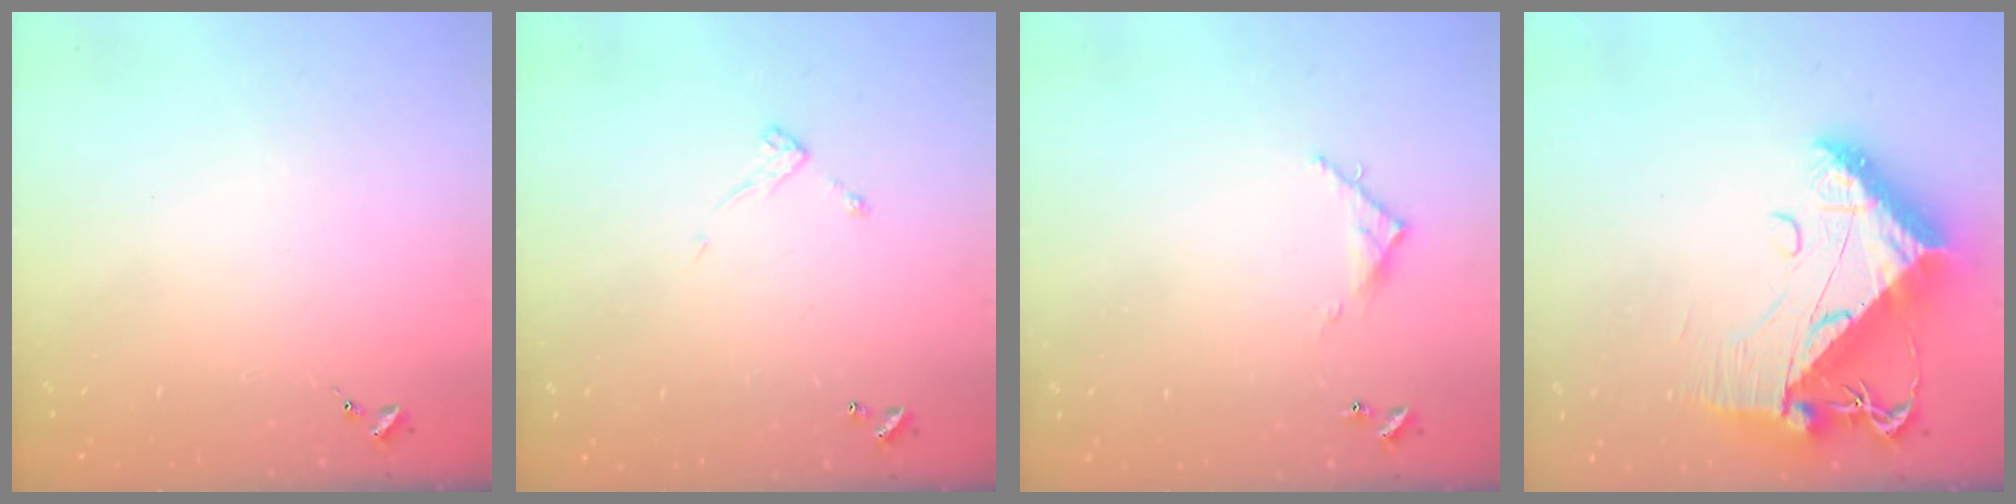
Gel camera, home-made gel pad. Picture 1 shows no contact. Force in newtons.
{"total": 4.5, "press": 4.5, "slide": 0.5}
{"total": 5.5, "press": 5.5, "slide": 0.3}
{"total": 16.5, "press": 16.4, "slide": 1.8}